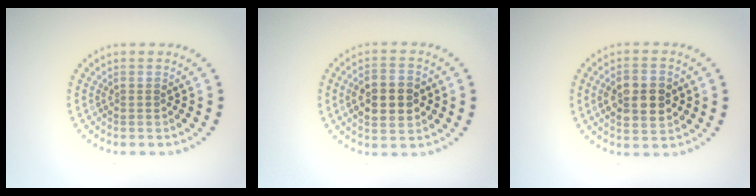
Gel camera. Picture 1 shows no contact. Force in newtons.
{"total": 5.3, "press": 5.3, "slide": 0.2}
{"total": 4.9, "press": 4.9, "slide": 0.1}